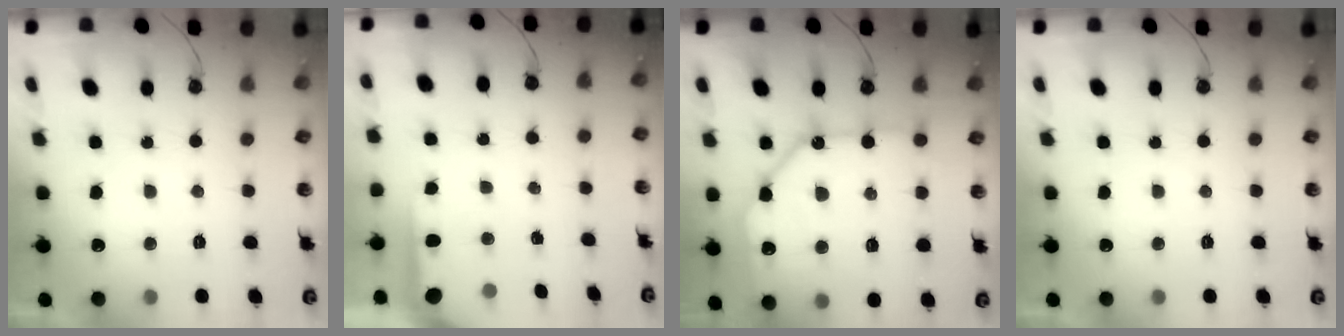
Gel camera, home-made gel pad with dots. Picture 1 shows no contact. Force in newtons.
{"total": 4.9, "press": 4.8, "slide": 0.2}
{"total": 15.8, "press": 15.7, "slide": 1.7}
{"total": 0.0}